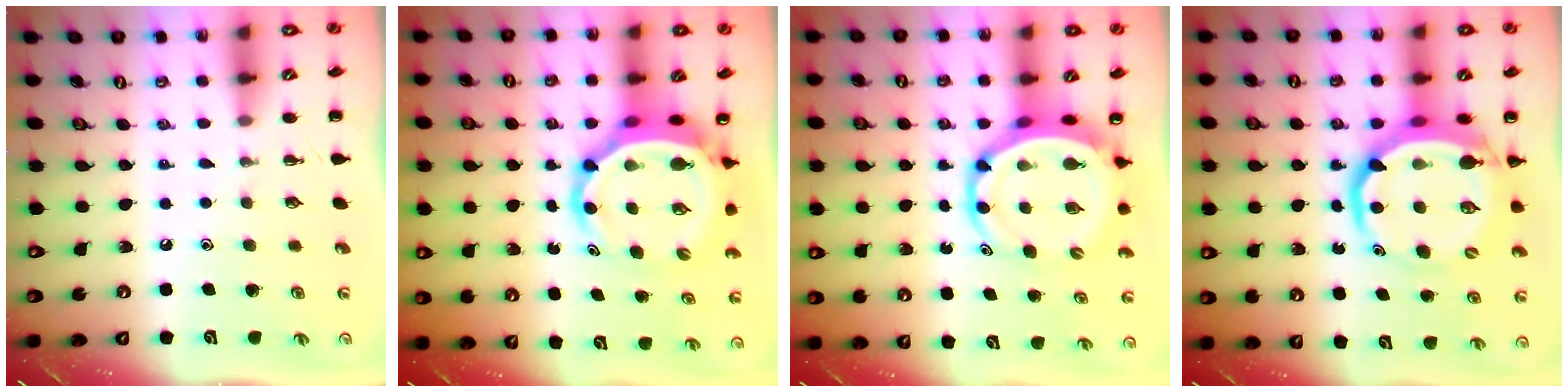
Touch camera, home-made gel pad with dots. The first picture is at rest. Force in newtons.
{"total": 8.2, "press": 7.8, "slide": 2.6}
{"total": 8.9, "press": 8.5, "slide": 2.5}
{"total": 13.8, "press": 13.4, "slide": 3.5}